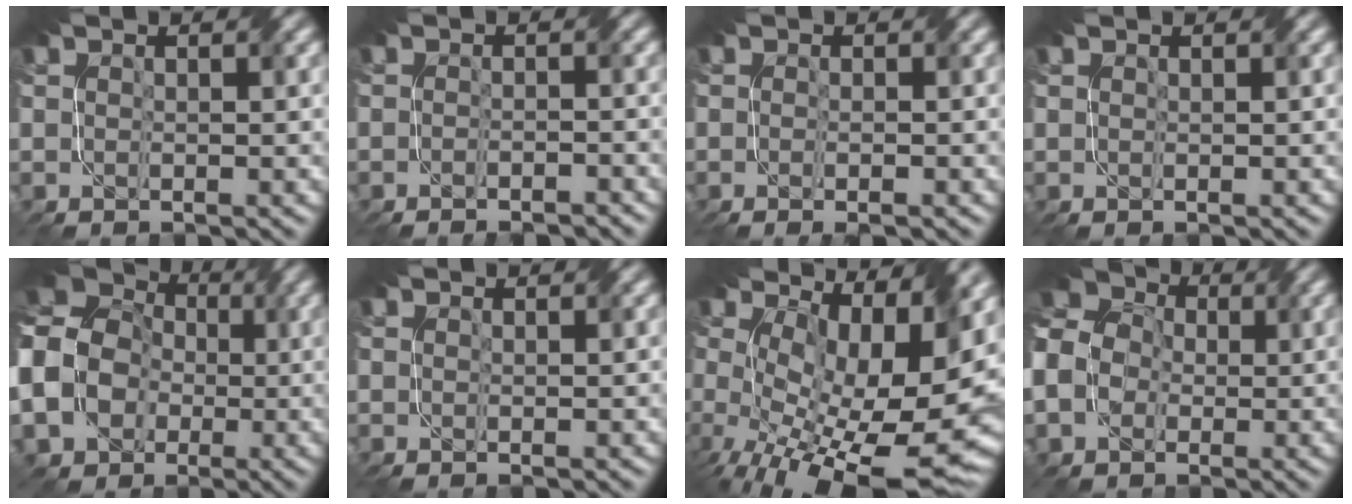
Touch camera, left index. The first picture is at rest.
{"total": 3.2, "force": [-2.7, 0.8, 1.6], "torque": [-0.013, 0.001, -0.035]}
{"total": 2.3, "force": [-1.0, 0.7, 2.0], "torque": [-0.019, -0.002, -0.005]}
{"total": 0.0}
{"total": 15.4, "force": [-1.5, 14.1, 6.1], "torque": [-0.165, -0.001, -0.059]}
{"total": 0.0}
{"total": 15.5, "force": [0.5, 8.3, 13.1], "torque": [-0.200, -0.037, 0.048]}
{"total": 10.8, "force": [-0.4, 9.6, 4.9], "torque": [-0.108, 0.021, -0.051]}